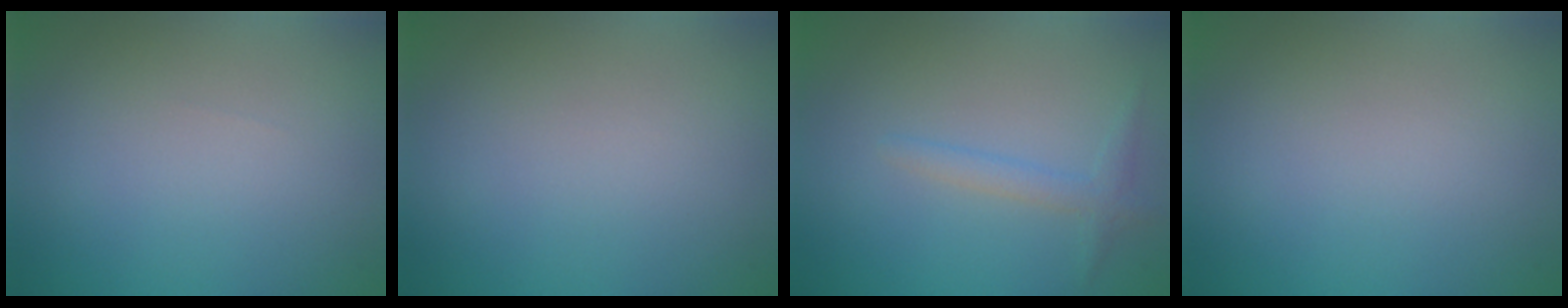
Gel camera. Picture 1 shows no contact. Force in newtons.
{"total": 0.0}
{"total": 1.6, "press": 1.6, "slide": 0.1}
{"total": 0.0}